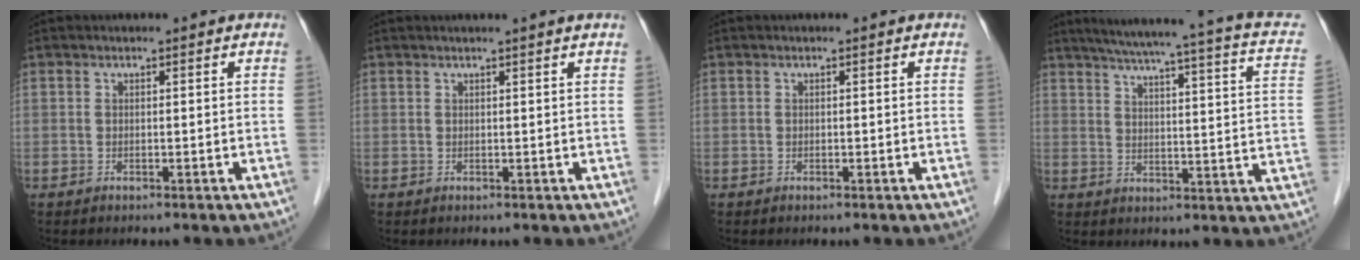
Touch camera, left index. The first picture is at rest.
{"total": 1.2, "force": [0.8, -0.5, 0.7], "torque": [-0.015, -0.002, 0.022]}
{"total": 0.0}
{"total": 20.7, "force": [15.6, 1.7, 13.5], "torque": [-0.198, -0.002, 0.178]}